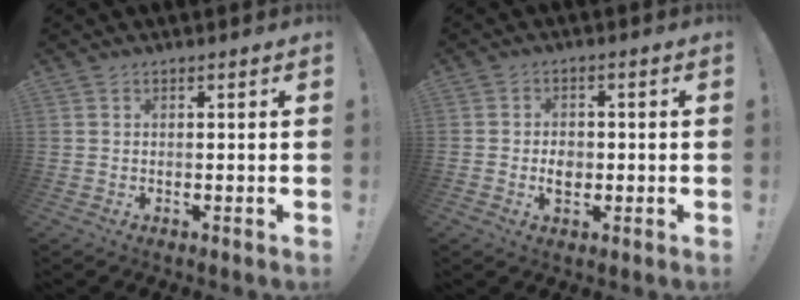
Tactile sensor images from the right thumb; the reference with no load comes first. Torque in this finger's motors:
{"motor_torque": [-0.07, 0.15, -0.08, 0.11, 0.13]}